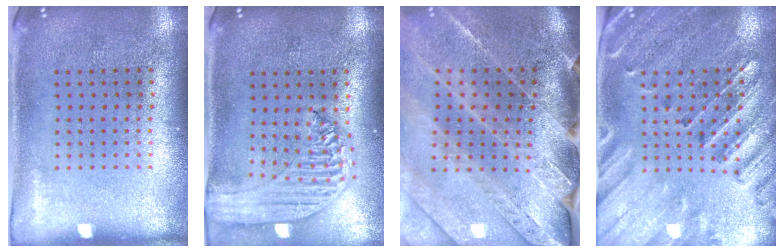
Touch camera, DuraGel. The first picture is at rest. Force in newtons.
{"total": 1.8, "press": 1.7, "slide": 0.6}
{"total": 3.6, "press": 3.0, "slide": 2.0}
{"total": 2.9, "press": 2.7, "slide": 1.1}